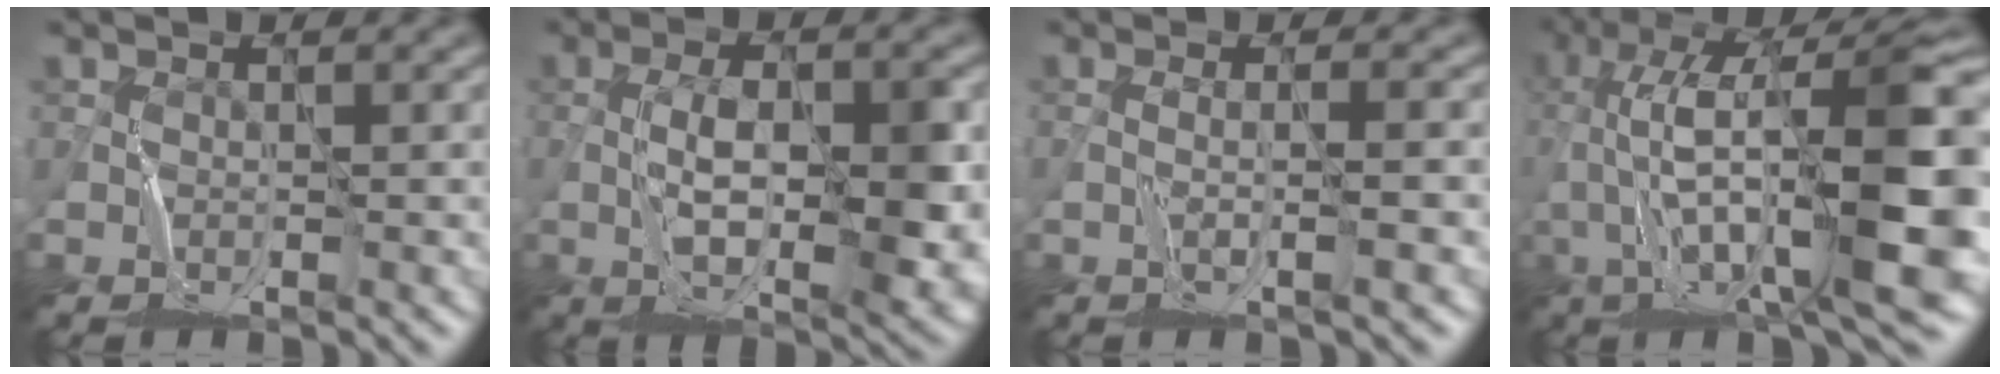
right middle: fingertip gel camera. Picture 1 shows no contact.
{"total": 8.2, "force": [-0.9, 2.9, 7.6], "torque": [-0.126, -0.005, -0.008]}
{"total": 1.7, "force": [-0.3, -0.1, 1.6], "torque": [-0.014, 0.006, -0.011]}
{"total": 15.7, "force": [-0.3, 4.9, 14.9], "torque": [-0.268, 0.041, -0.002]}